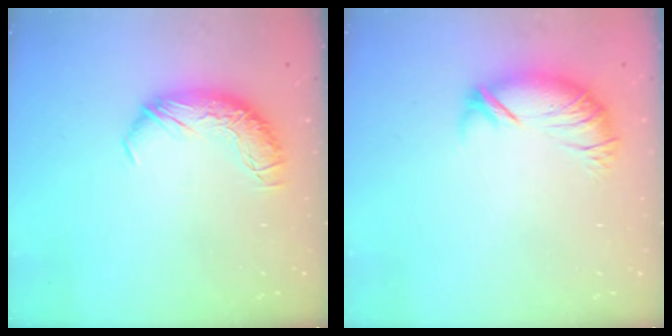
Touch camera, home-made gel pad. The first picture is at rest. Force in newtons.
{"total": 2.6, "press": 1.5, "slide": 2.1}